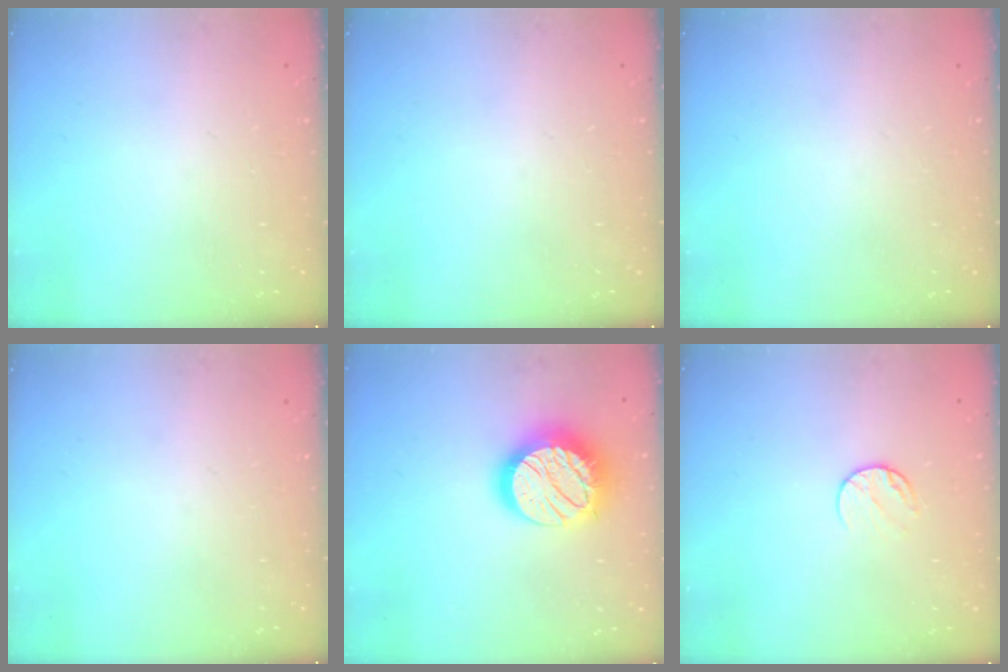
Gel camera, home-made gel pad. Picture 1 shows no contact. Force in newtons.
{"total": 0.0}
{"total": 0.0}
{"total": 0.0}
{"total": 18.0, "press": 18.0, "slide": 0.9}
{"total": 6.5, "press": 6.4, "slide": 0.7}